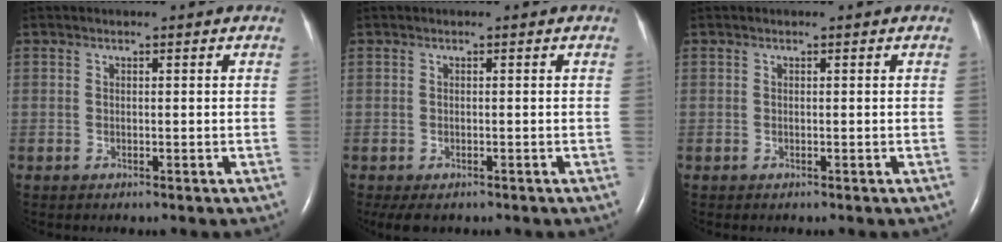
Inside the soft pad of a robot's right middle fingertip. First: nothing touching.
{"total": 3.2, "force": [-2.2, 1.5, 1.7], "torque": [-0.031, -0.009, -0.031]}
{"total": 0.0}